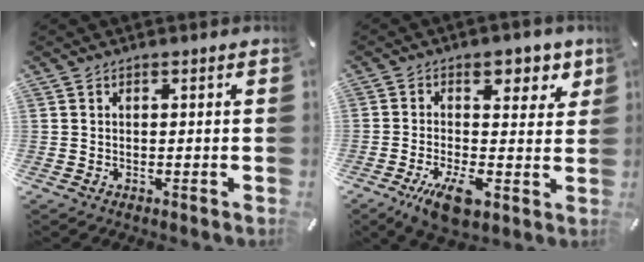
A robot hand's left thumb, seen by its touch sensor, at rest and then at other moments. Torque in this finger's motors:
{"motor_torque": [0.77, 2.69, 0.47, 0.37, 0.11]}